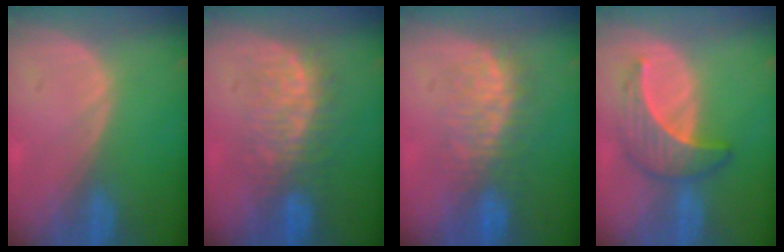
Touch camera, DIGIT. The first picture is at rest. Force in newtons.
{"total": 7.6, "press": 7.4, "slide": 1.3}
{"total": 7.8, "press": 7.5, "slide": 2.1}
{"total": 6.9, "press": 6.4, "slide": 2.6}